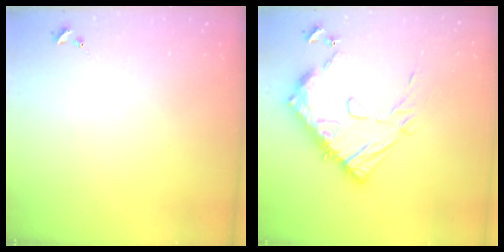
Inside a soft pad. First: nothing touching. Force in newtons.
{"total": 20.3, "press": 20.3, "slide": 1.1}